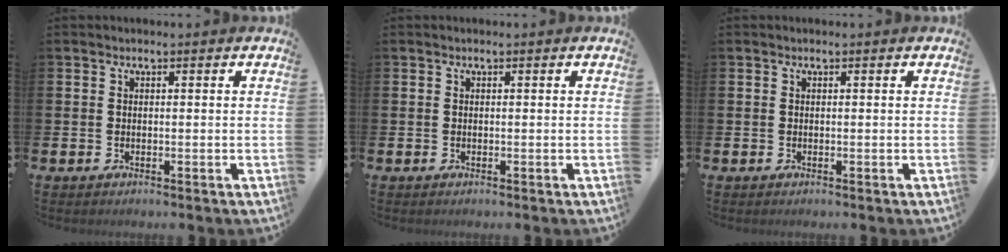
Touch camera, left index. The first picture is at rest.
{"total": 0.0}
{"total": 0.0}